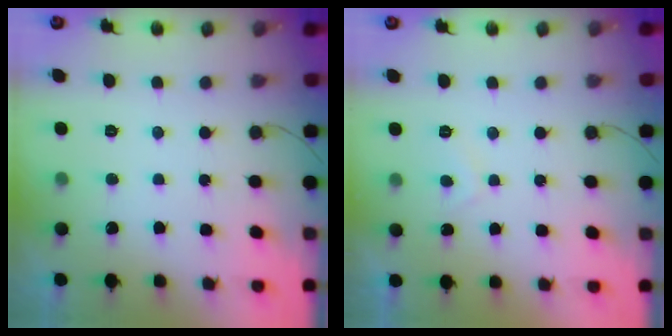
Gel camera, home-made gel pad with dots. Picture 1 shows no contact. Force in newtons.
{"total": 2.2, "press": 2.1, "slide": 0.5}